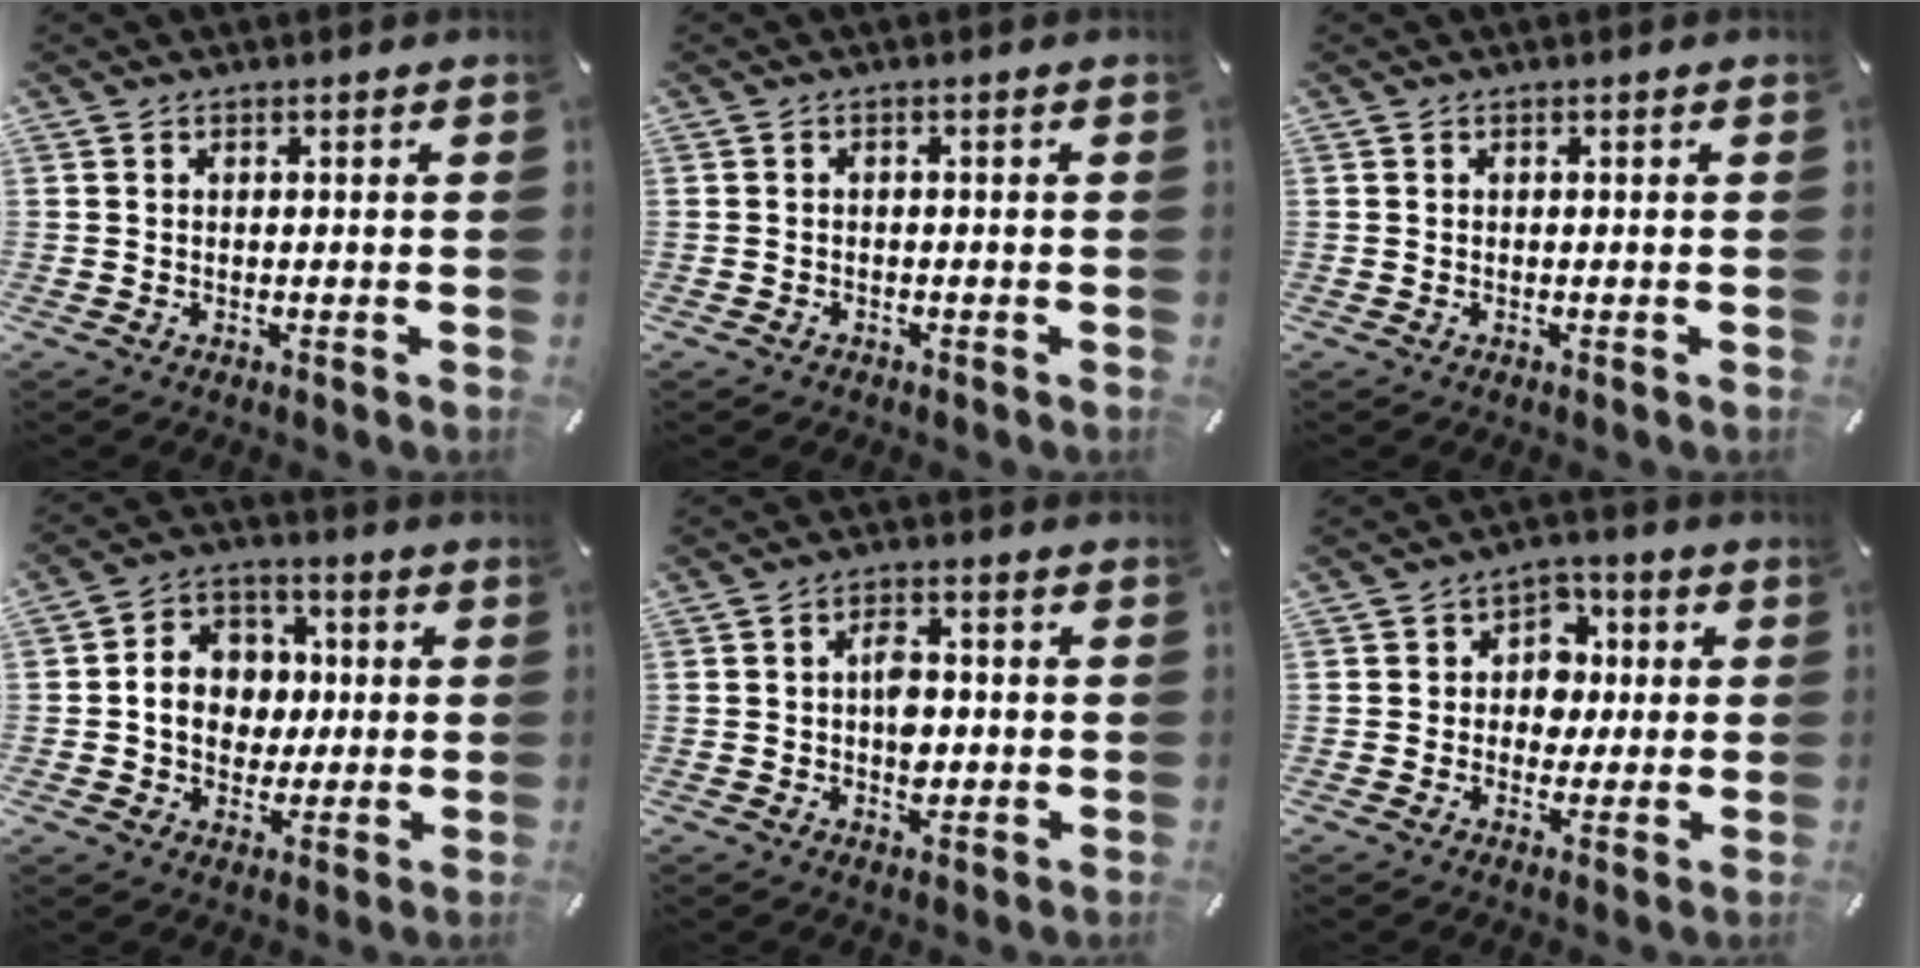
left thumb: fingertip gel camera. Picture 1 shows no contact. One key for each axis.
{"total": 1.0, "fx": -0.7, "fy": 0.7, "fz": 0.2, "tx": -0.004, "ty": 0.004, "tz": -0.017}
{"total": 0.0}
{"total": 10.1, "fx": -0.3, "fy": 8.9, "fz": 4.8, "tx": -0.087, "ty": 0.019, "tz": 0.000}
{"total": 5.9, "fx": -0.3, "fy": 3.9, "fz": 4.4, "tx": -0.058, "ty": 0.001, "tz": -0.008}
{"total": 7.7, "fx": -0.1, "fy": 7.0, "fz": 3.2, "tx": -0.045, "ty": 0.013, "tz": -0.005}